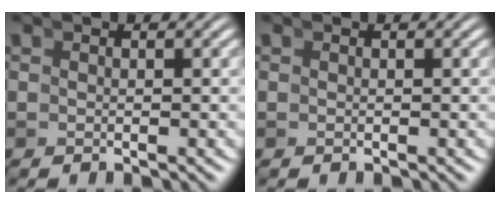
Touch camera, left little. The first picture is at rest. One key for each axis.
{"total": 0.0}